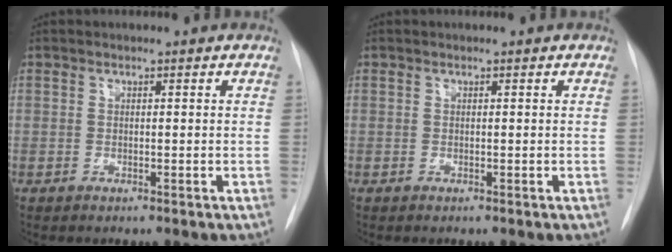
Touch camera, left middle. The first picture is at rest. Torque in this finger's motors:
{"motor_torque": [0.08, -0.07, -0.04, -0.01]}